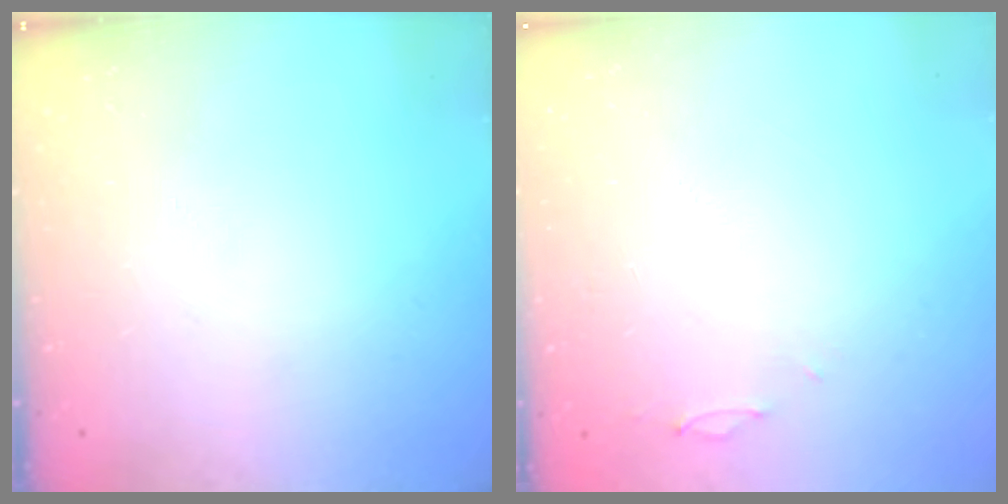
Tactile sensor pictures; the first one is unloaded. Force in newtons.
{"total": 0.0}